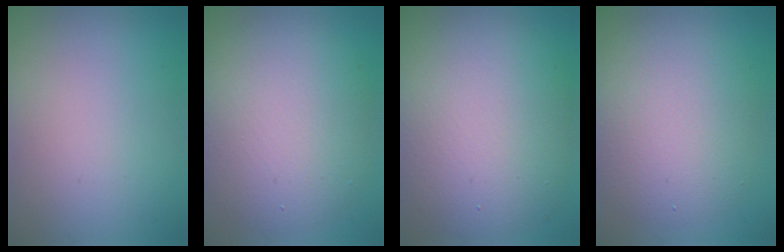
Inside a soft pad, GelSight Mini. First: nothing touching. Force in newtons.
{"total": 7.6, "press": 7.5, "slide": 0.6}
{"total": 9.9, "press": 9.8, "slide": 0.9}
{"total": 6.1, "press": 6.1, "slide": 0.4}